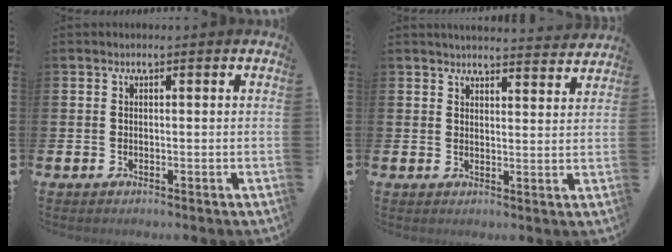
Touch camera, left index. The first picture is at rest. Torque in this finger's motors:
{"motor_torque": [0.82, -1.32, 0.10, 0.00]}